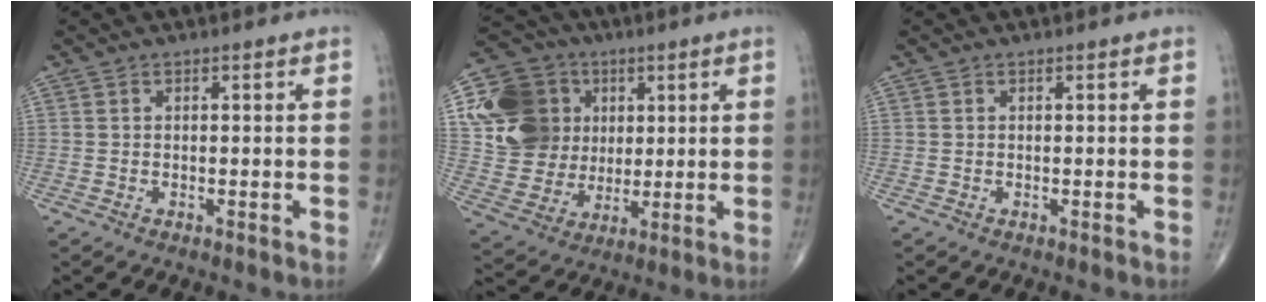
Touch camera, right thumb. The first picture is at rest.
{"total": 16.9, "force": [4.0, 14.8, 7.0], "torque": [-0.103, 0.007, 0.080]}
{"total": 0.0}